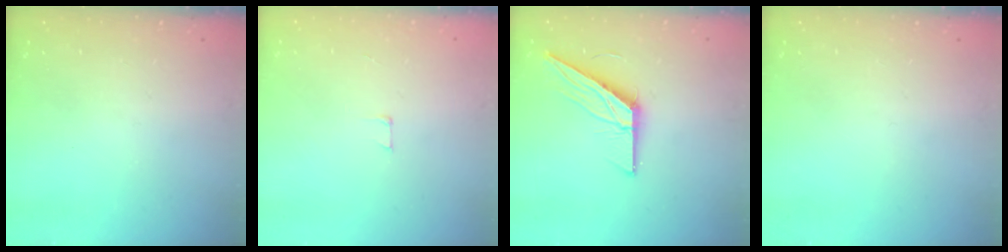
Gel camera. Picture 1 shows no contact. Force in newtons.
{"total": 3.0, "press": 3.0, "slide": 0.2}
{"total": 11.5, "press": 11.5, "slide": 0.2}
{"total": 0.0}